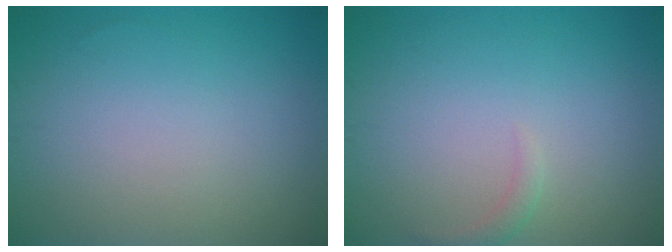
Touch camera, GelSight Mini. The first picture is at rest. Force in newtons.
{"total": 1.0, "press": 1.0, "slide": 0.1}